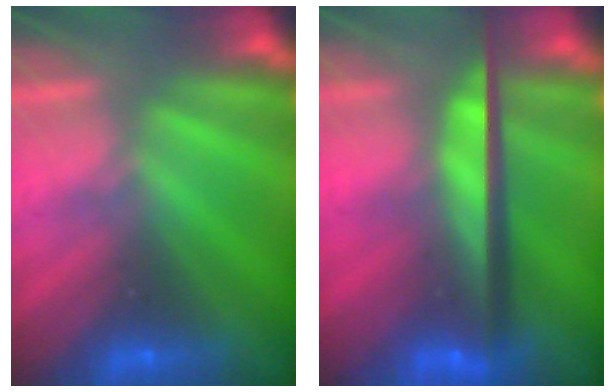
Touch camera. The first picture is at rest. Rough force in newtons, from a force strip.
{"total": 8.6}